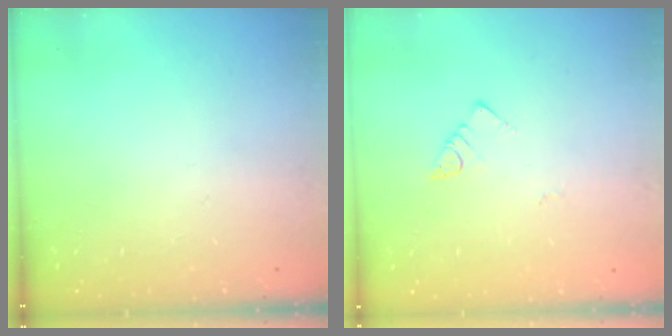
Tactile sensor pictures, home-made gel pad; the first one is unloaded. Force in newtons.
{"total": 3.0, "press": 3.0, "slide": 0.2}